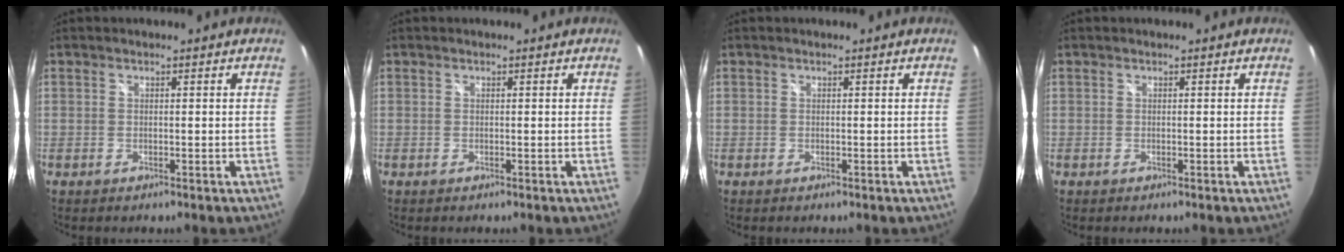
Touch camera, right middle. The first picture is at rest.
{"total": 0.0}
{"total": 0.0}
{"total": 0.0}